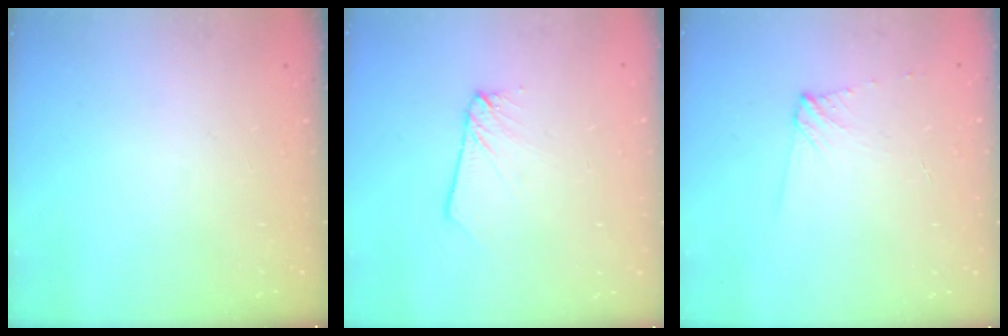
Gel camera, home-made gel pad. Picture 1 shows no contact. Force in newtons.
{"total": 2.7, "press": 2.7, "slide": 0.2}
{"total": 4.6, "press": 4.5, "slide": 0.6}